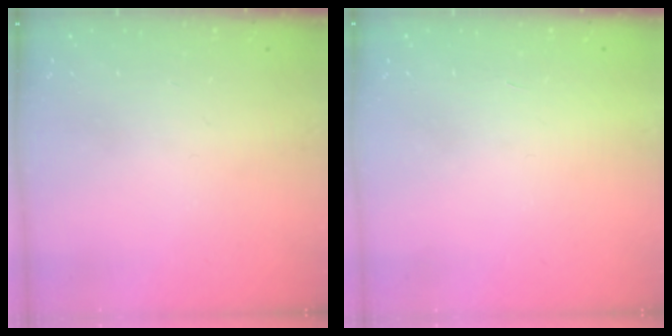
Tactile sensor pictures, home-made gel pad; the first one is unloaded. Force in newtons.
{"total": 1.7, "press": 1.7, "slide": 0.1}